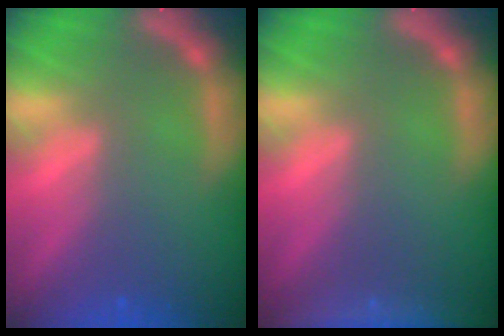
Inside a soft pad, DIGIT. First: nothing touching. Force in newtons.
{"total": 8.5}